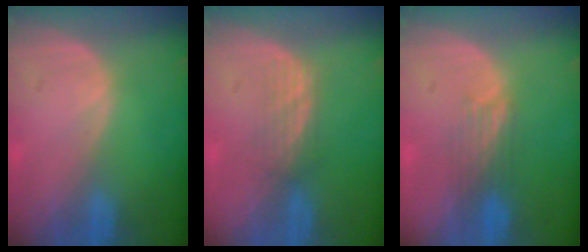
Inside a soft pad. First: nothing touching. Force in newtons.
{"total": 2.8, "press": 2.6, "slide": 1.0}
{"total": 3.8, "press": 3.1, "slide": 2.2}